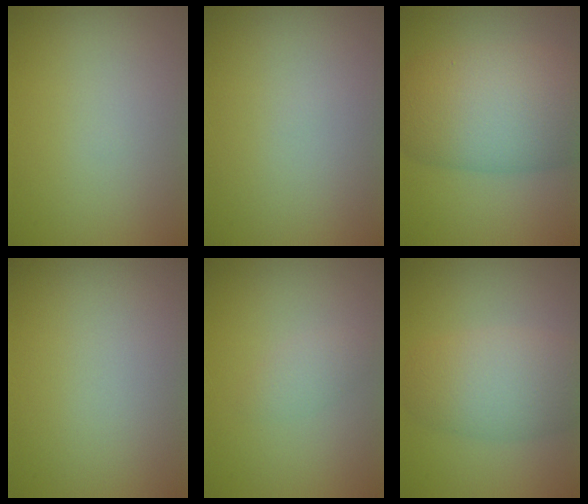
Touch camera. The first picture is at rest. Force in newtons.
{"total": 0.0}
{"total": 10.1, "press": 10.1, "slide": 0.3}
{"total": 0.0}
{"total": 1.3, "press": 1.3, "slide": 0.0}
{"total": 5.5, "press": 5.5, "slide": 0.2}